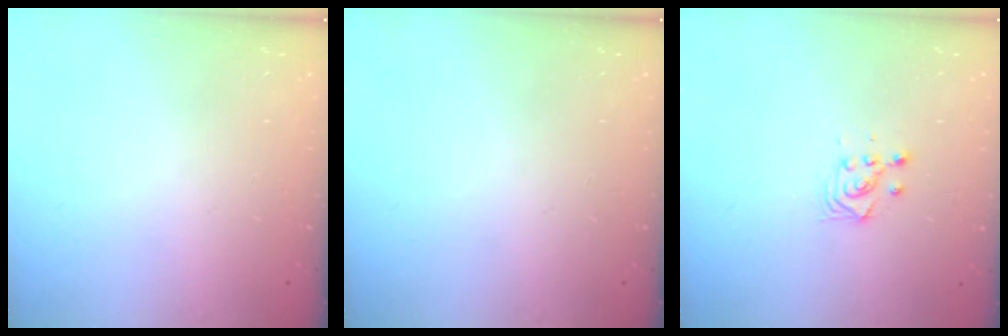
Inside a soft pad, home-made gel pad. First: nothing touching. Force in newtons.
{"total": 0.0}
{"total": 3.6, "press": 3.4, "slide": 1.2}